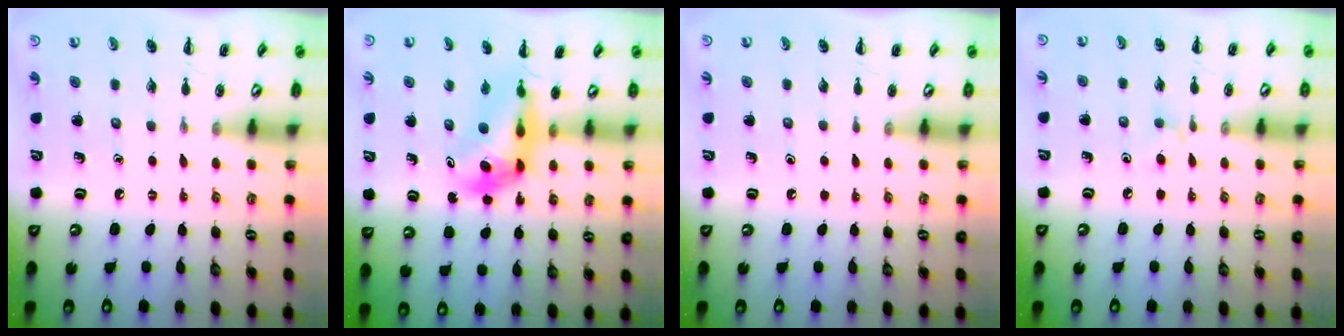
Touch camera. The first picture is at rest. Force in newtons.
{"total": 5.0, "press": 4.8, "slide": 1.3}
{"total": 0.0}
{"total": 4.3, "press": 4.1, "slide": 1.6}